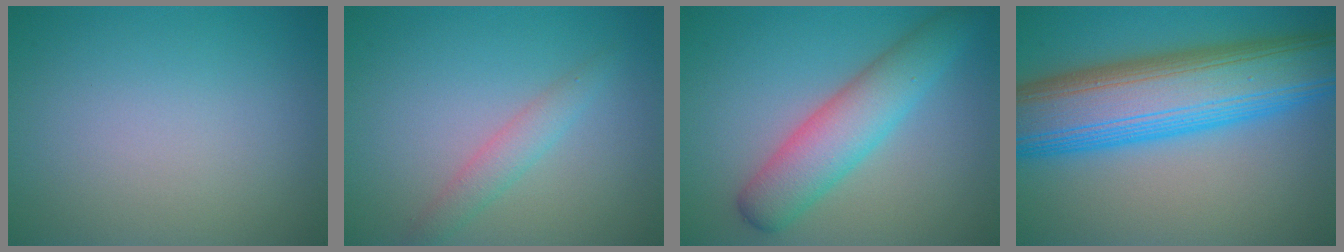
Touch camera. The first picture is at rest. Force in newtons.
{"total": 1.9, "press": 1.9, "slide": 0.1}
{"total": 5.6, "press": 5.6, "slide": 0.2}
{"total": 13.2, "press": 13.2, "slide": 0.3}